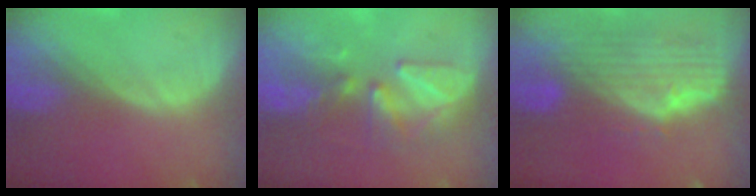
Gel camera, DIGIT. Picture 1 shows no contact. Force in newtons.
{"total": 7.6, "press": 7.5, "slide": 1.5}
{"total": 10.8, "press": 9.3, "slide": 5.5}